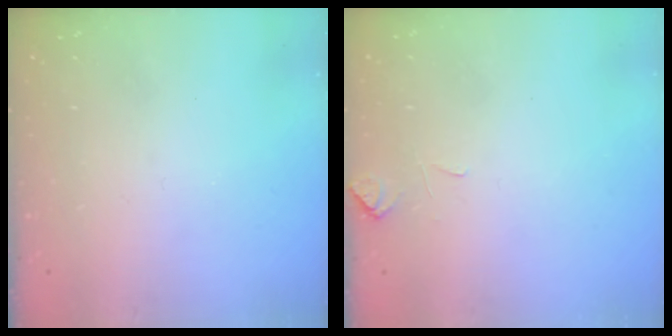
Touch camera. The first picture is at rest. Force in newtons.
{"total": 0.5, "press": 0.1, "slide": 0.5}